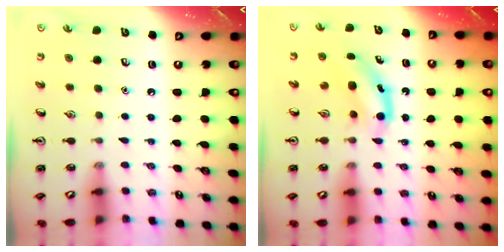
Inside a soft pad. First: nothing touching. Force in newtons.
{"total": 3.7, "press": 3.6, "slide": 1.0}